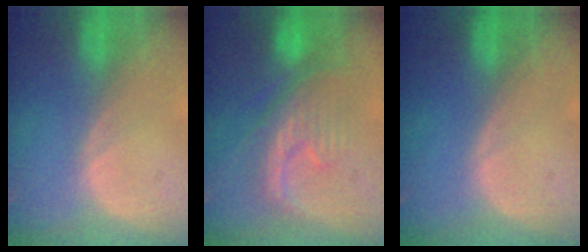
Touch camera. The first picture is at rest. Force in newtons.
{"total": 8.1, "press": 8.1, "slide": 1.0}
{"total": 0.0}